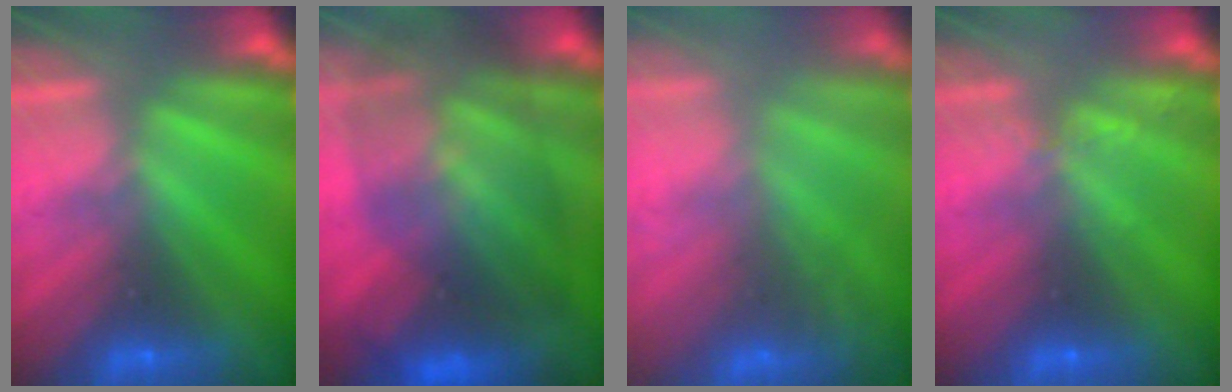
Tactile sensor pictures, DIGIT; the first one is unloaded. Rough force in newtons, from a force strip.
{"total": 8.6}
{"total": 5.6}
{"total": 2.1}